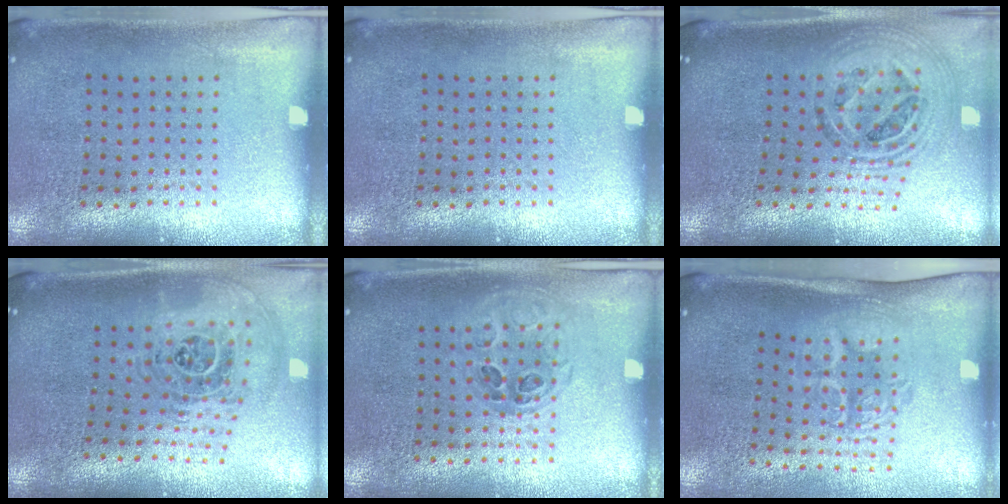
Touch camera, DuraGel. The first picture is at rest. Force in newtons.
{"total": 0.0}
{"total": 1.7, "press": 1.5, "slide": 0.8}
{"total": 1.7, "press": 1.4, "slide": 0.9}
{"total": 0.9, "press": 0.8, "slide": 0.4}
{"total": 1.7, "press": 1.3, "slide": 1.2}